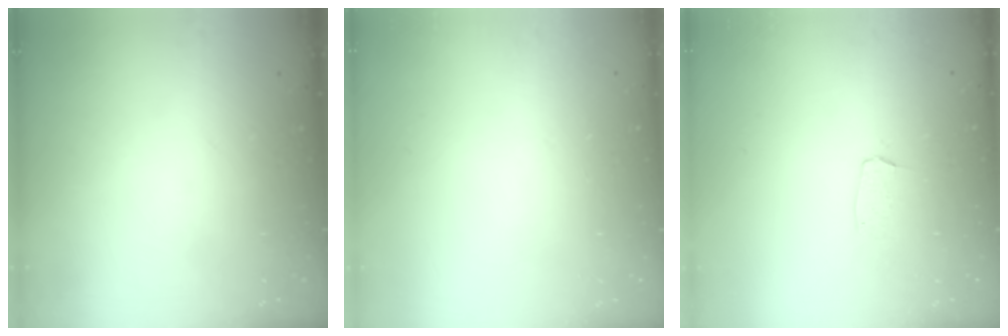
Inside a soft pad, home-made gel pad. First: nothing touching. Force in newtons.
{"total": 0.0}
{"total": 3.1, "press": 3.1, "slide": 0.2}